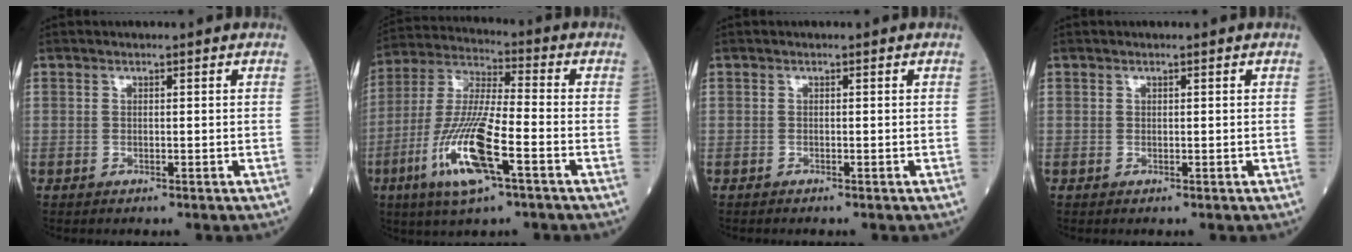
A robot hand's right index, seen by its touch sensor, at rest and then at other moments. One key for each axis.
{"total": 14.7, "fx": -5.9, "fy": 2.0, "fz": 13.3, "tx": -0.277, "ty": -0.017, "tz": -0.111}
{"total": 0.0}
{"total": 0.0}